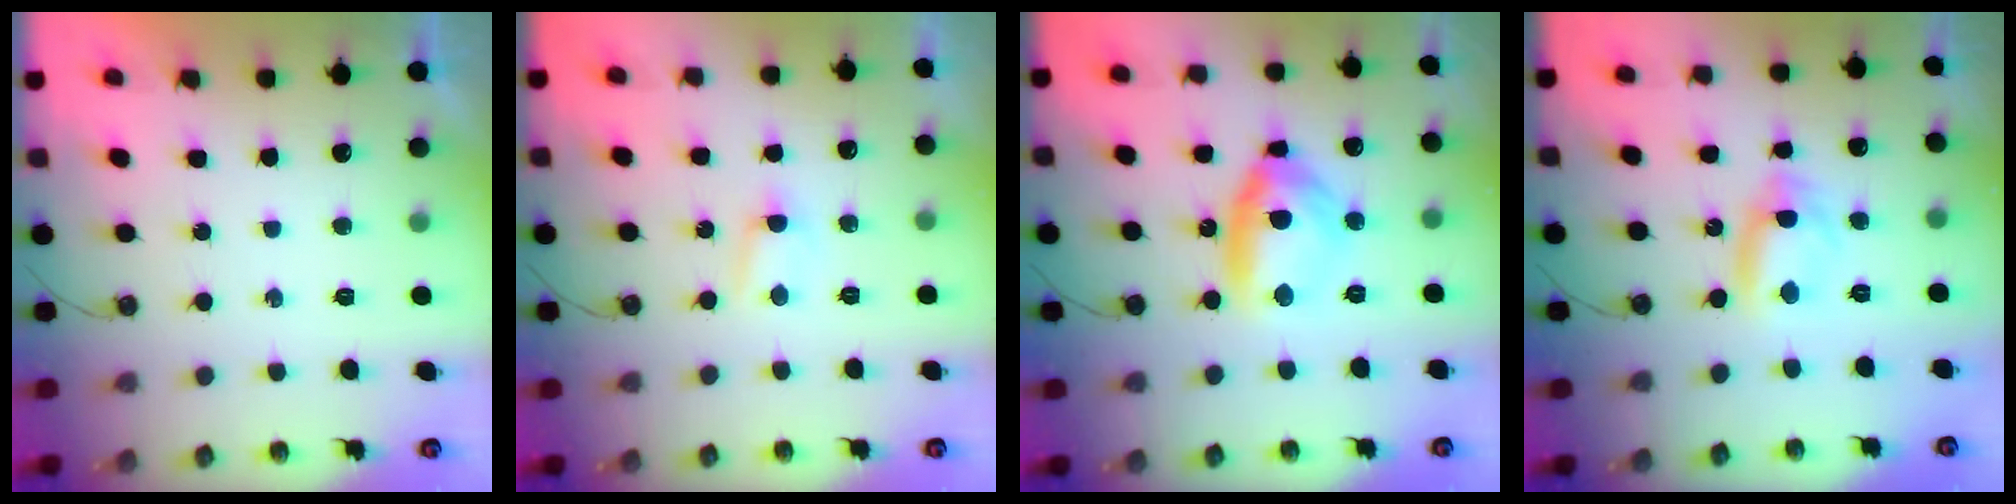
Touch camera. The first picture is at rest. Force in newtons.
{"total": 3.7, "press": 3.7, "slide": 0.4}
{"total": 12.2, "press": 12.1, "slide": 1.6}
{"total": 7.6, "press": 6.9, "slide": 3.2}